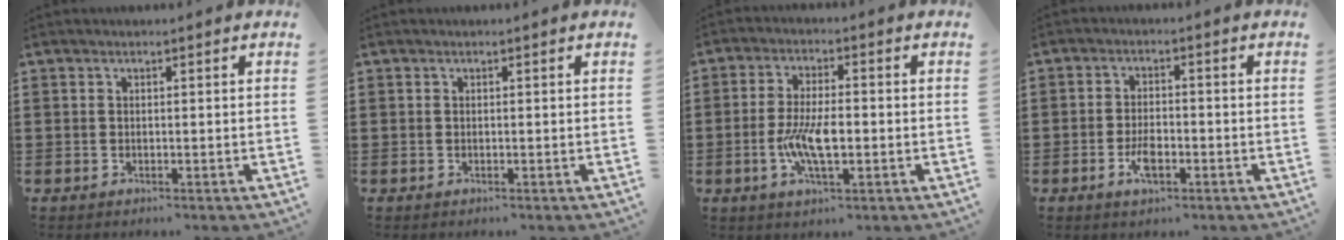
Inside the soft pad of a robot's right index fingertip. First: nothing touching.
{"total": 0.0}
{"total": 7.5, "force": [-1.5, 2.6, 6.9], "torque": [-0.152, -0.006, -0.033]}
{"total": 3.8, "force": [-1.4, 1.6, 3.1], "torque": [-0.067, -0.001, -0.029]}